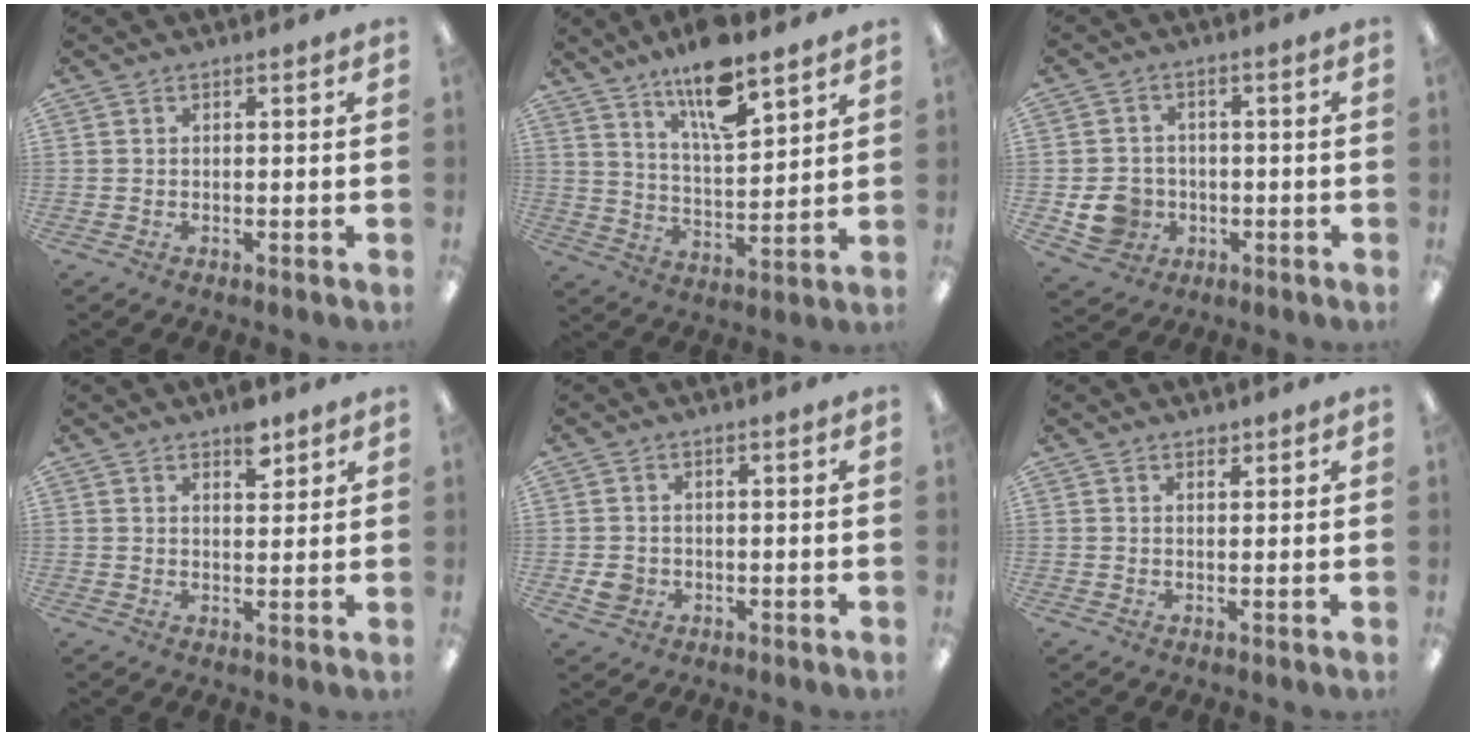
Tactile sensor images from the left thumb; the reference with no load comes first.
{"total": 14.1, "force": [10.4, 4.0, 8.6], "torque": [-0.143, -0.055, 0.175]}
{"total": 7.4, "force": [-1.7, 6.7, 2.5], "torque": [-0.053, 0.011, -0.026]}
{"total": 5.7, "force": [3.8, 2.8, 3.2], "torque": [-0.023, -0.023, 0.059]}
{"total": 2.9, "force": [-0.3, 2.6, 1.3], "torque": [-0.005, -0.001, -0.008]}
{"total": 1.4, "force": [1.3, 0.5, 0.3], "torque": [0.001, -0.005, 0.023]}